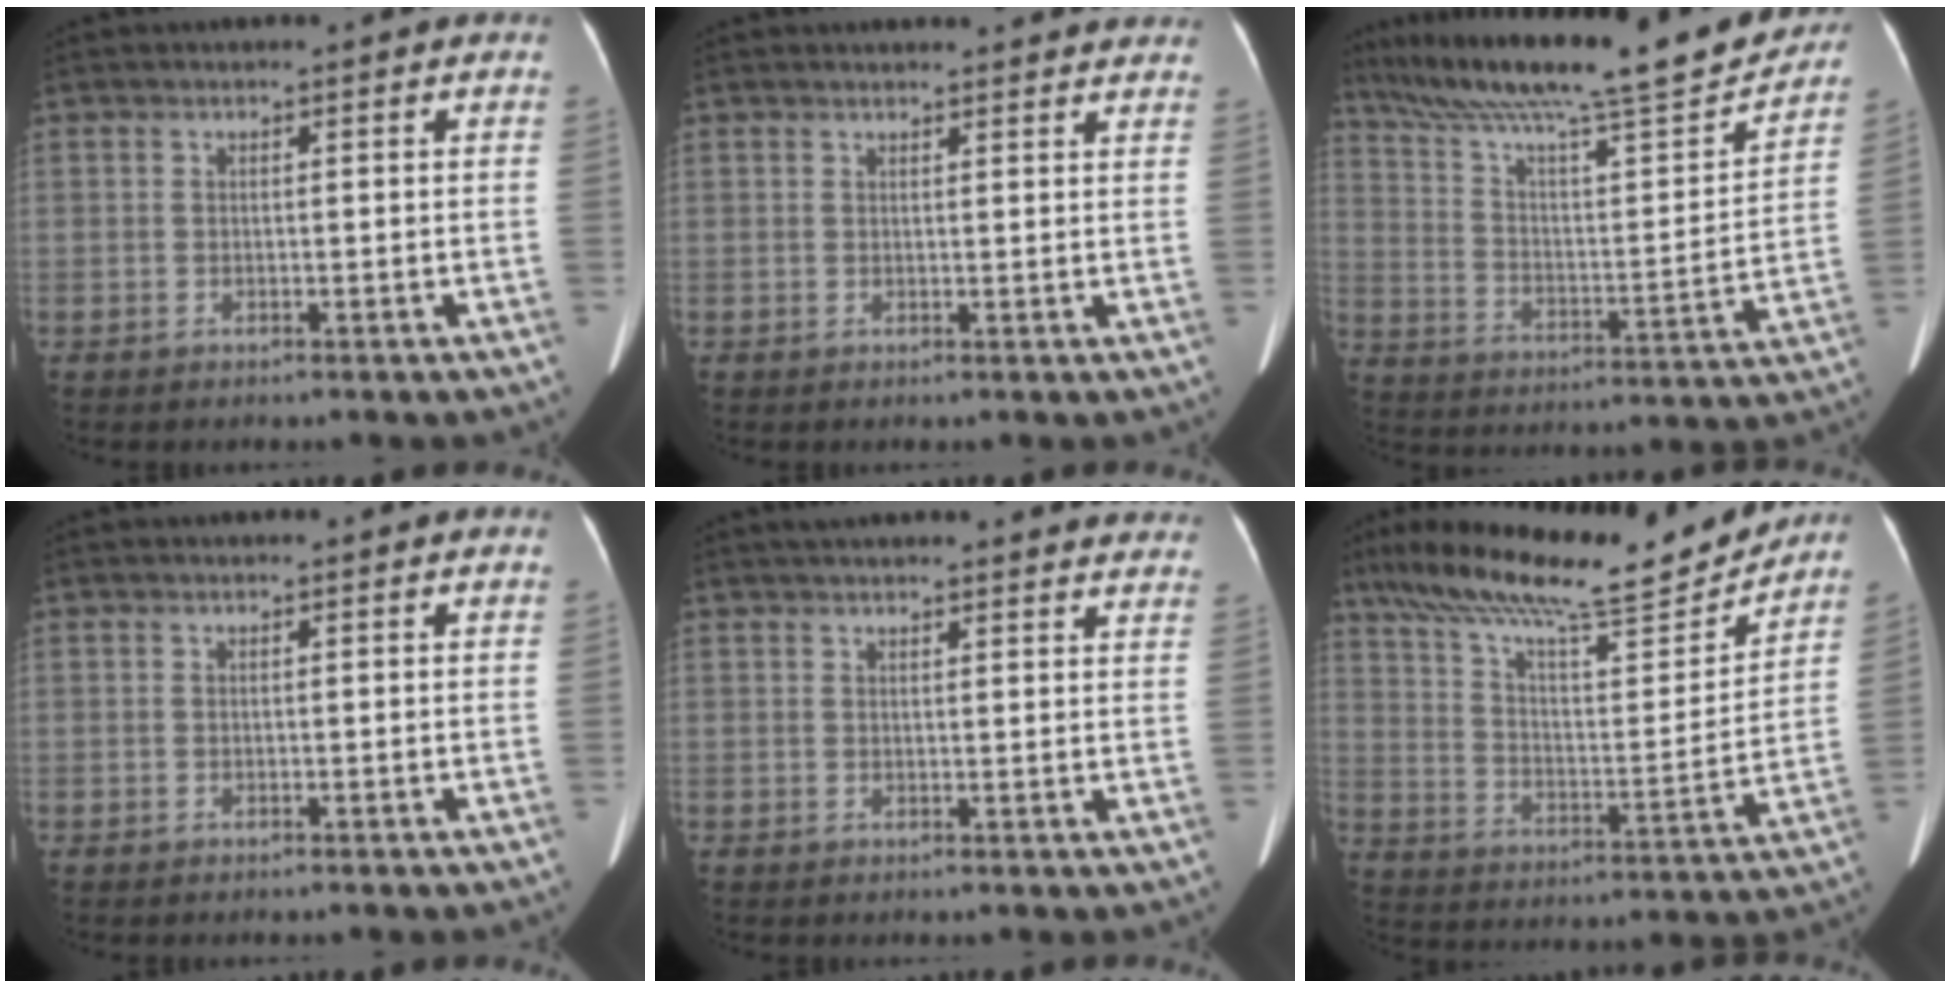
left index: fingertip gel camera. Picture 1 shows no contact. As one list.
[{"total": 11.2, "force": [10.6, 2.0, 3.0], "torque": [-0.016, 0.016, 0.105]}, {"total": 25.5, "force": [21.6, 2.6, 13.2], "torque": [-0.228, -0.006, 0.322]}, {"total": 0.0}, {"total": 20.5, "force": [19.0, 3.2, 6.9], "torque": [-0.091, 0.001, 0.221]}, {"total": 22.3, "force": [18.5, 3.1, 12.1], "torque": [-0.212, 0.013, 0.289]}]